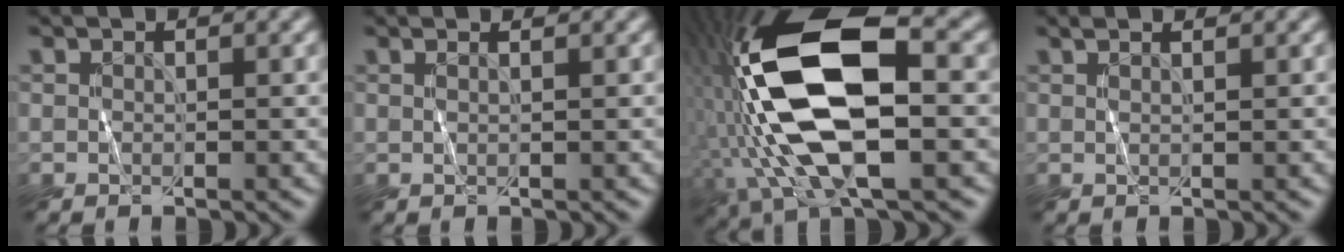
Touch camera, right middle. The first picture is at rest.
{"total": 0.7, "force": [0.4, -0.2, 0.5], "torque": [-0.010, -0.001, 0.005]}
{"total": 15.2, "force": [-0.8, 6.7, 13.7], "torque": [-0.301, 0.016, -0.023]}
{"total": 1.0, "force": [0.8, -0.1, 0.6], "torque": [-0.008, -0.002, 0.009]}